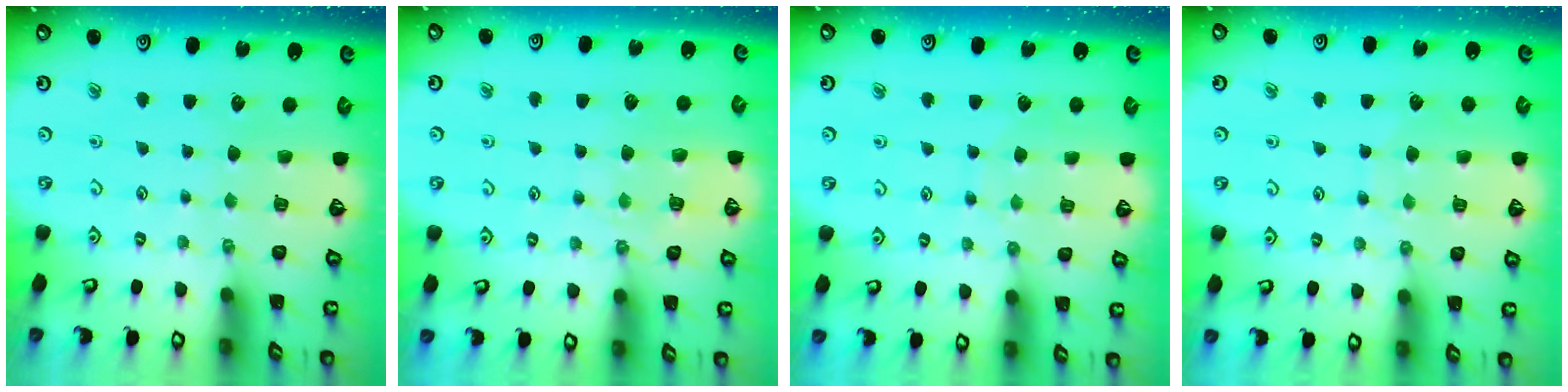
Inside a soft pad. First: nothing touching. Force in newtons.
{"total": 6.1, "press": 6.1, "slide": 0.6}
{"total": 6.2, "press": 6.2, "slide": 0.6}
{"total": 4.9, "press": 4.9, "slide": 0.5}